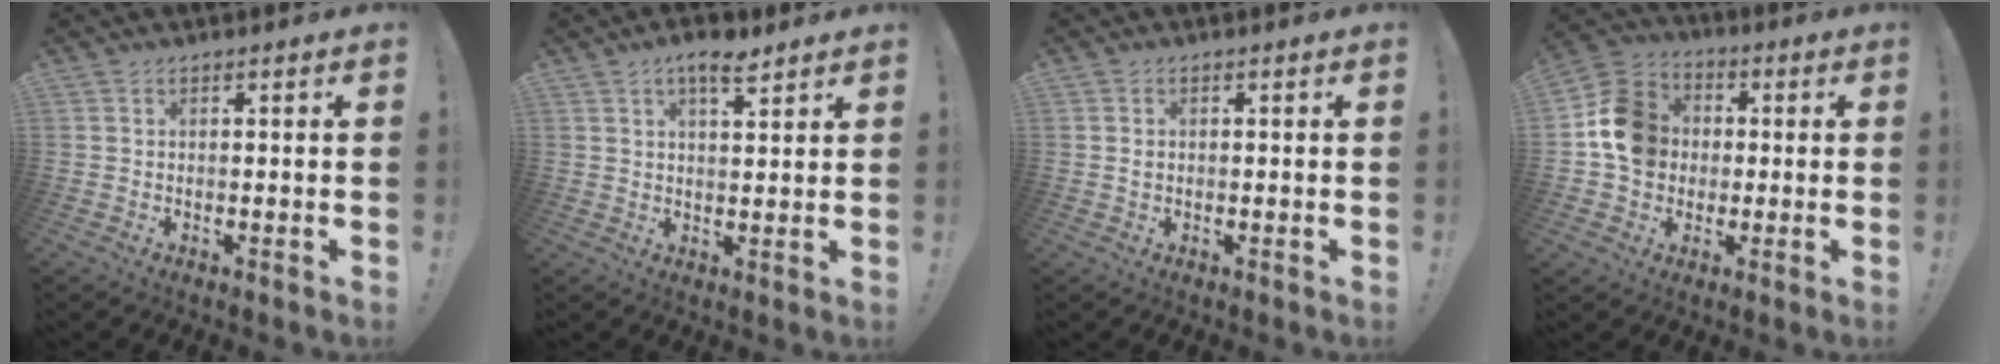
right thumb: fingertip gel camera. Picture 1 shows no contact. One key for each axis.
{"total": 6.2, "fx": 4.2, "fy": 2.0, "fz": 4.2, "tx": -0.059, "ty": -0.022, "tz": 0.068}
{"total": 0.9, "fx": -0.1, "fy": 0.7, "fz": 0.5, "tx": -0.011, "ty": 0.005, "tz": -0.001}
{"total": 13.2, "fx": 0.6, "fy": 11.7, "fz": 6.1, "tx": -0.084, "ty": 0.022, "tz": 0.019}